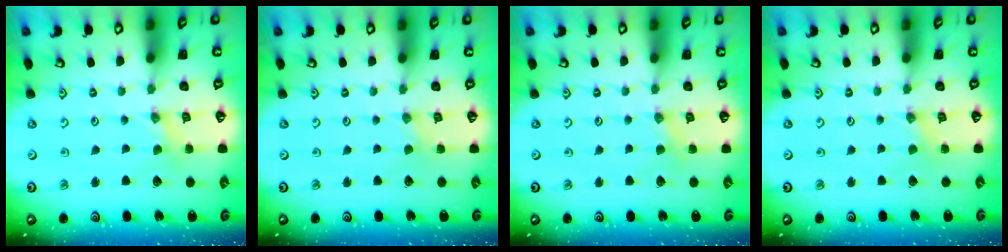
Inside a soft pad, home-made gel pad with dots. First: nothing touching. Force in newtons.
{"total": 0.0}
{"total": 2.8, "press": 2.7, "slide": 0.5}
{"total": 0.7, "press": 0.7, "slide": 0.2}